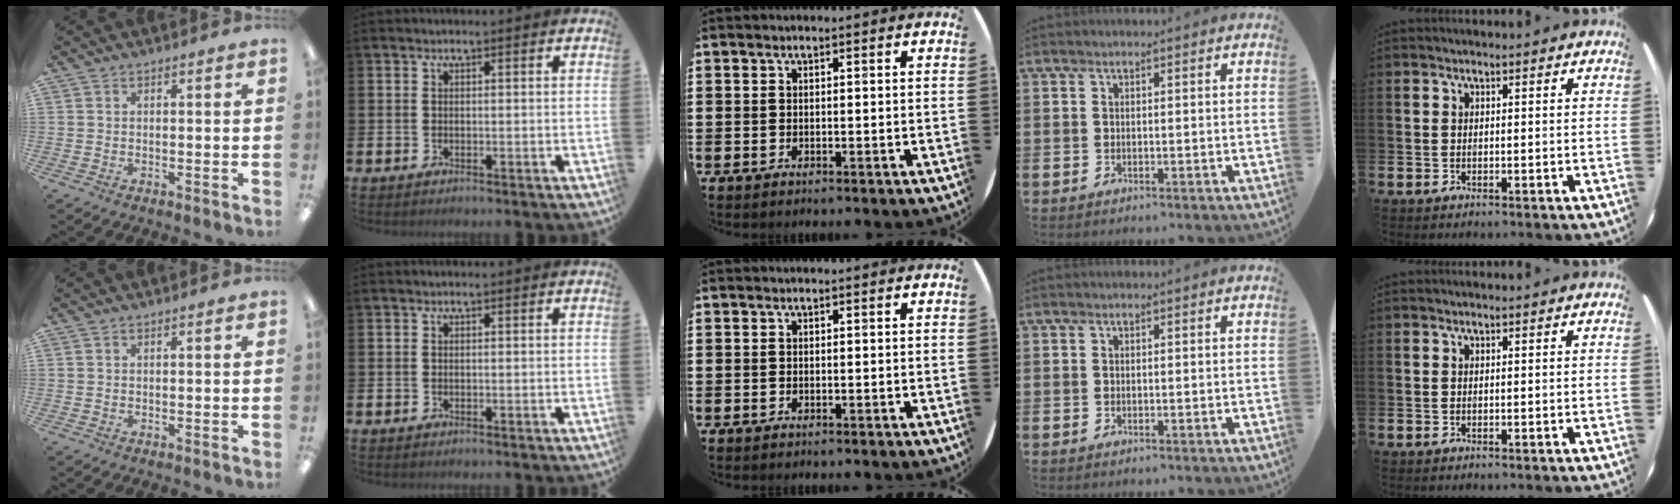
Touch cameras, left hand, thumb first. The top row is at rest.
{}